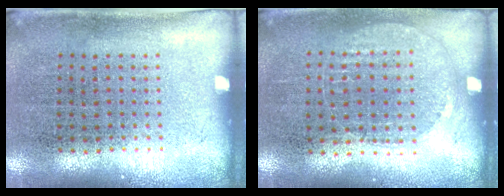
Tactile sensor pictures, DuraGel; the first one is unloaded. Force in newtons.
{"total": 0.9, "press": 0.9, "slide": 0.3}